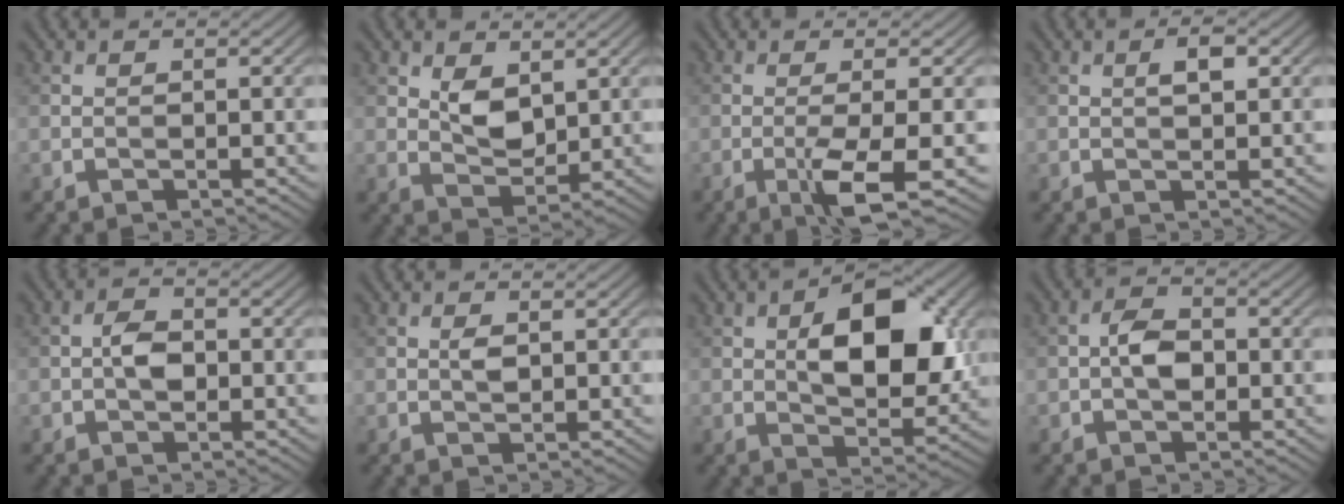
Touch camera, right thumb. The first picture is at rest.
{"total": 4.3, "force": [1.8, 2.5, 3.0], "torque": [-0.061, -0.006, 0.036]}
{"total": 5.6, "force": [-1.9, 0.6, 5.3], "torque": [-0.093, 0.004, -0.039]}
{"total": 2.2, "force": [0.6, 0.7, 2.0], "torque": [-0.033, 0.002, 0.009]}
{"total": 2.9, "force": [-0.4, 1.8, 2.2], "torque": [-0.043, 0.004, -0.012]}
{"total": 1.4, "force": [0.3, 0.7, 1.2], "torque": [-0.025, 0.000, 0.005]}
{"total": 11.3, "force": [1.8, 5.9, 9.5], "torque": [-0.145, 0.002, 0.030]}
{"total": 3.5, "force": [-0.5, 2.2, 2.7], "torque": [-0.052, 0.006, -0.016]}